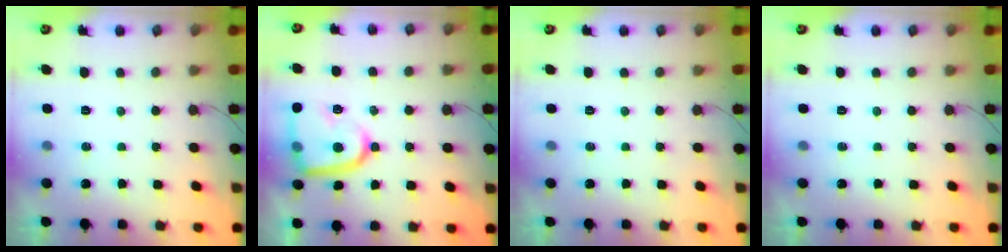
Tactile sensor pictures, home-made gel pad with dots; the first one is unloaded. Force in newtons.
{"total": 15.7, "press": 15.7, "slide": 1.3}
{"total": 0.0}
{"total": 0.0}